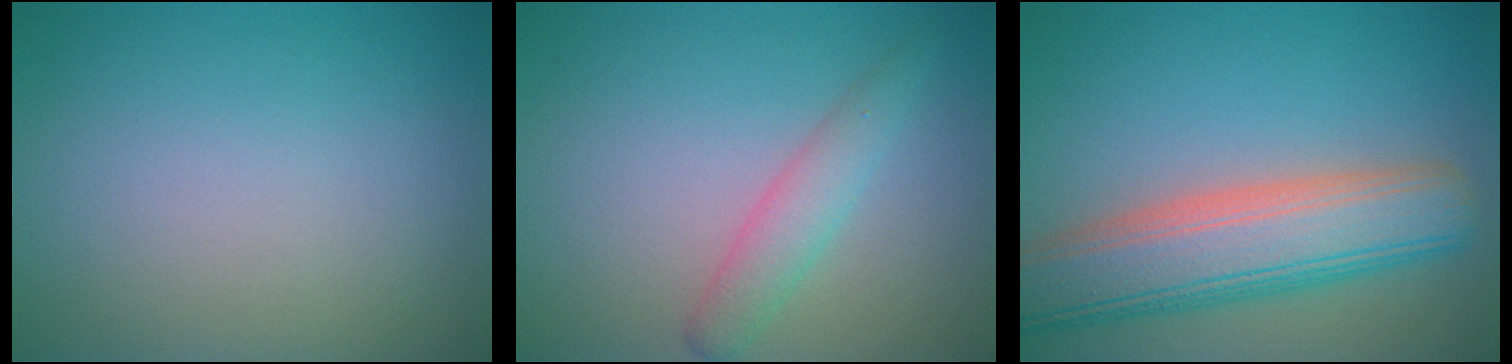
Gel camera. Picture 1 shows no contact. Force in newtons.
{"total": 1.7, "press": 1.7, "slide": 0.1}
{"total": 8.8, "press": 8.7, "slide": 0.9}